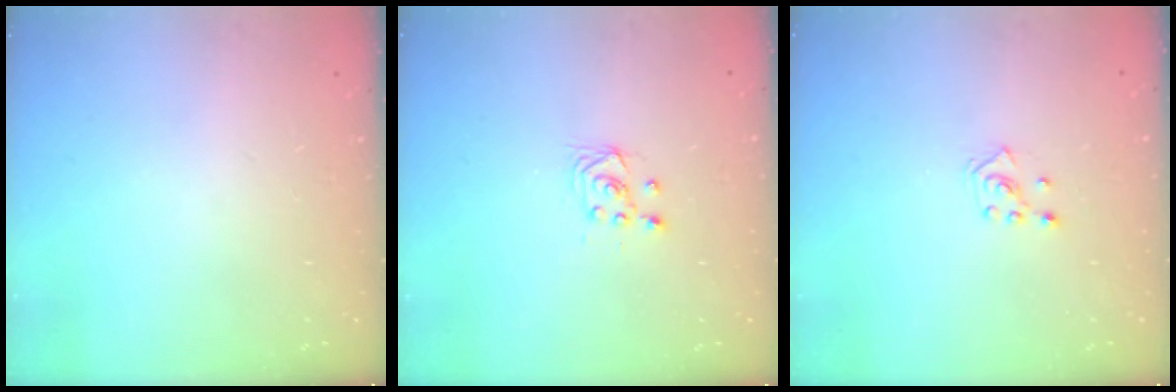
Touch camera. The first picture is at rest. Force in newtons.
{"total": 2.9, "press": 2.7, "slide": 1.0}
{"total": 2.8, "press": 2.7, "slide": 0.7}